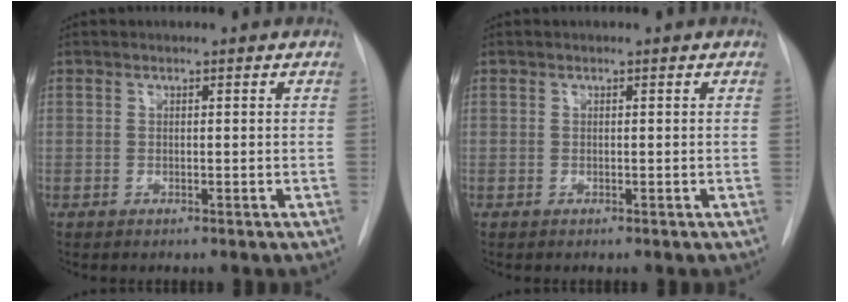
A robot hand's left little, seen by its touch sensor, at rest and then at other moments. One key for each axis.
{"total": 0.0}